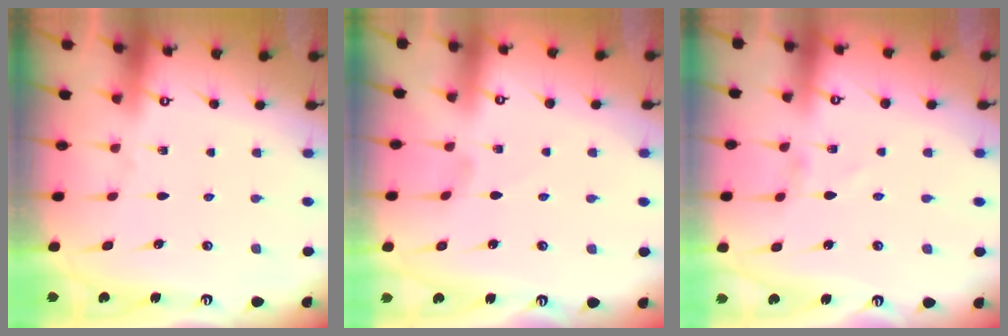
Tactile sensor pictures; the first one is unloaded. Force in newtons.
{"total": 0.0}
{"total": 0.6, "press": 0.6, "slide": 0.1}